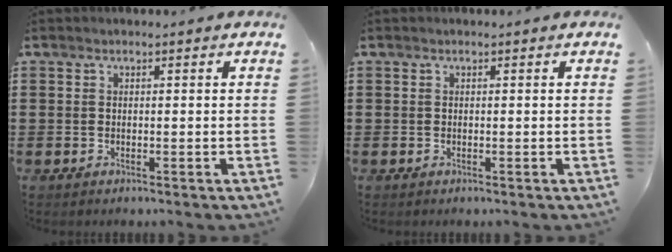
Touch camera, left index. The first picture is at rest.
{"total": 0.0}